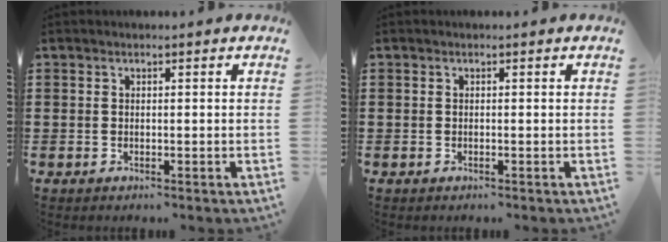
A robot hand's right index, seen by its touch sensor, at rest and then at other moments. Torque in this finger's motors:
{"motor_torque": [-0.15, 0.53, -0.01, 0.01]}